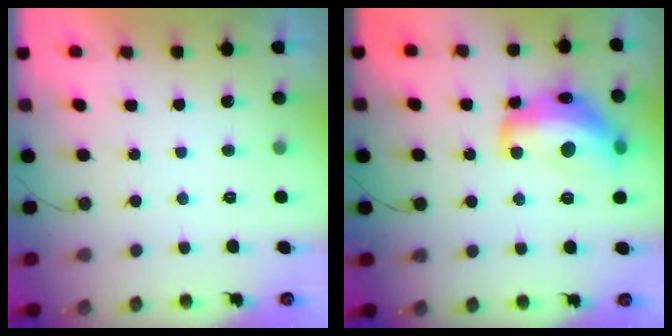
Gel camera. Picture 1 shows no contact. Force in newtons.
{"total": 17.6, "press": 17.6, "slide": 0.9}